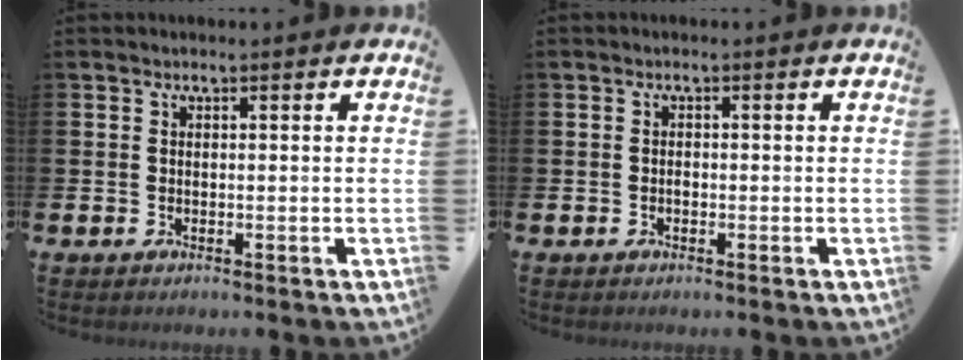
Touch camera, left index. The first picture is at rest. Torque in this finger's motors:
{"motor_torque": [0.03, -0.07, -0.11, -0.01]}